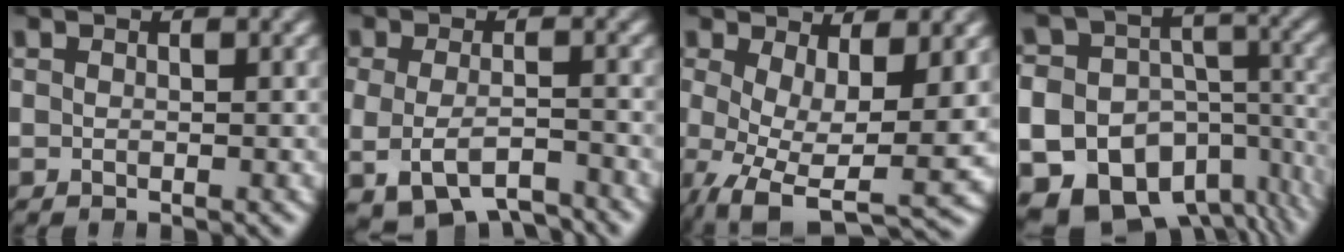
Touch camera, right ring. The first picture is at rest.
{"total": 5.6, "force": [-3.1, 3.2, 3.4], "torque": [-0.065, -0.026, -0.037]}
{"total": 7.6, "force": [-1.7, 3.9, 6.3], "torque": [-0.119, -0.050, -0.003]}
{"total": 21.6, "force": [-7.7, 18.0, 9.0], "torque": [-0.200, -0.093, -0.118]}